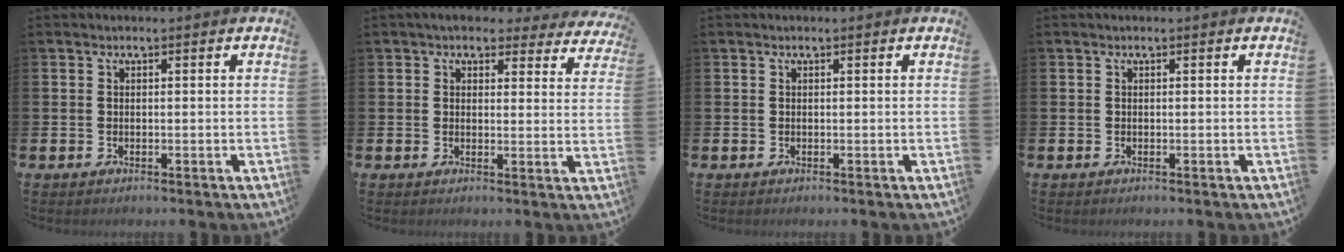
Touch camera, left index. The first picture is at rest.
{"total": 4.1, "force": [3.7, 1.6, 0.9], "torque": [-0.018, -0.018, 0.064]}
{"total": 0.0}
{"total": 0.0}